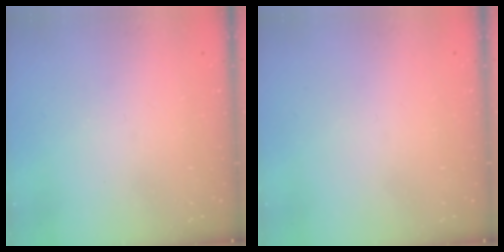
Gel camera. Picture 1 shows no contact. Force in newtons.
{"total": 1.8, "press": 1.7, "slide": 0.1}